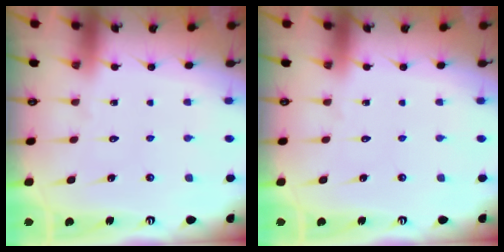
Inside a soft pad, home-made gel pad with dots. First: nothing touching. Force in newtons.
{"total": 0.0}